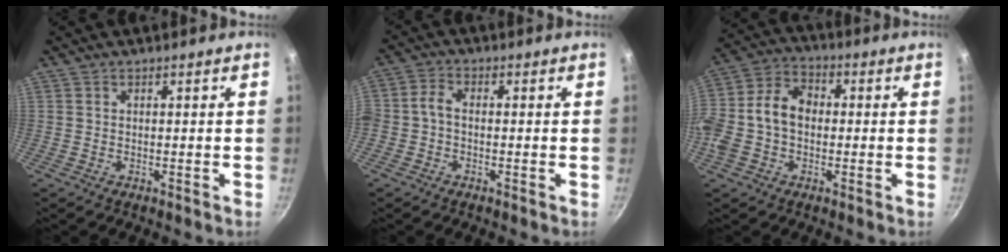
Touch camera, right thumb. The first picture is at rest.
{"total": 3.1, "force": [-1.2, 2.1, 2.0], "torque": [-0.045, 0.018, -0.034]}
{"total": 13.1, "force": [-0.9, 9.4, 9.1], "torque": [-0.158, 0.040, -0.035]}